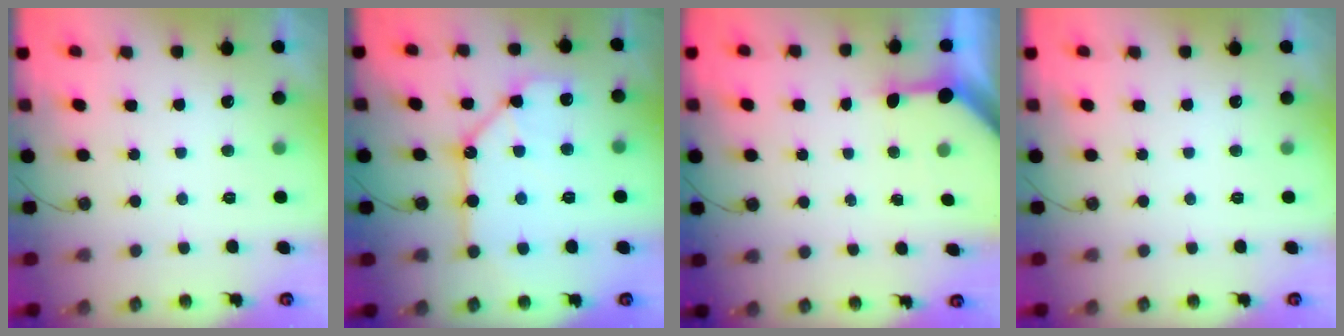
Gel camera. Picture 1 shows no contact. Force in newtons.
{"total": 12.7, "press": 12.6, "slide": 1.5}
{"total": 3.4, "press": 3.4, "slide": 0.3}
{"total": 0.0}